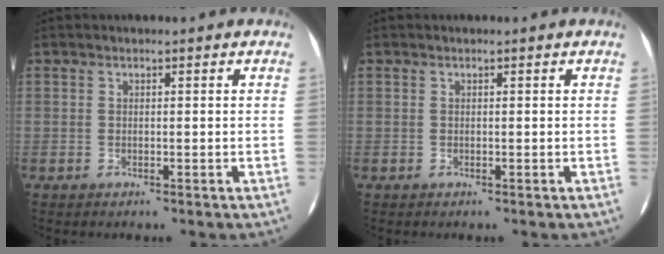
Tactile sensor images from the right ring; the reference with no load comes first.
{"total": 0.0}